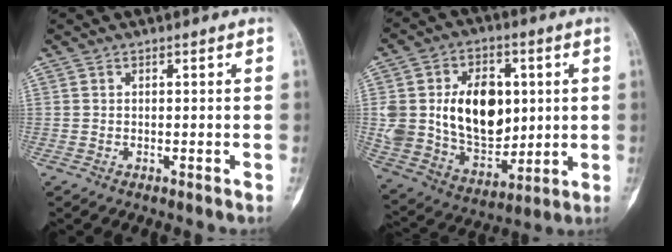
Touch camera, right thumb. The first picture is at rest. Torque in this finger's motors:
{"motor_torque": [0.69, 1.74, 0.79, -0.36, 0.15]}